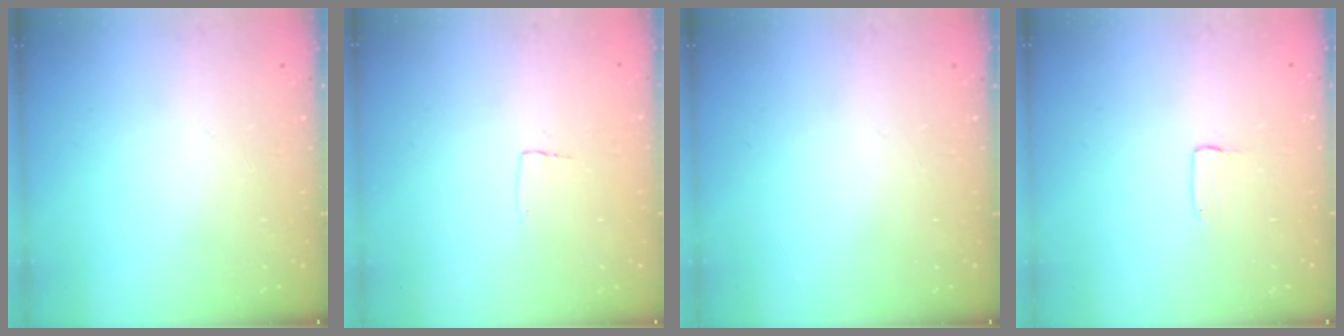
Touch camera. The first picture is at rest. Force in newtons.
{"total": 2.6, "press": 2.6, "slide": 0.1}
{"total": 0.0}
{"total": 1.0, "press": 1.0, "slide": 0.1}